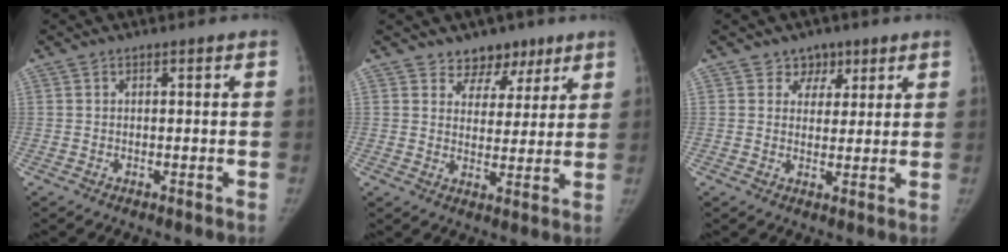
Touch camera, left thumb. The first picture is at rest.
{"total": 6.8, "force": [4.8, 4.7, 1.1], "torque": [0.027, -0.028, 0.074]}
{"total": 4.2, "force": [2.5, 3.4, 0.4], "torque": [0.024, -0.010, 0.035]}